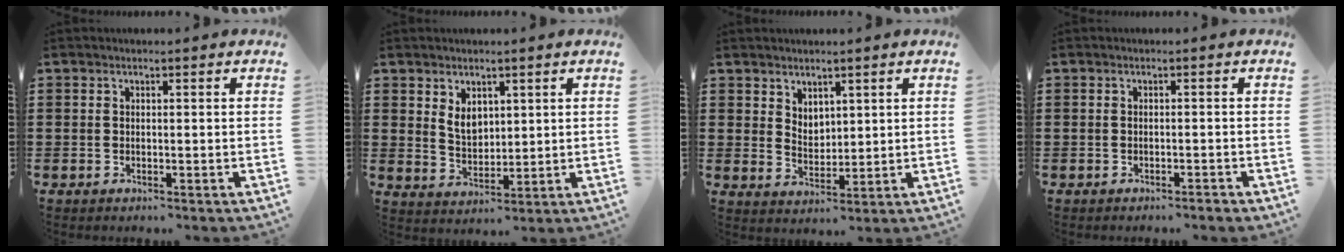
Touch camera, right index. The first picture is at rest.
{"total": 4.2, "force": [1.9, 2.8, 2.5], "torque": [-0.049, 0.006, 0.033]}
{"total": 3.4, "force": [2.8, 1.9, 0.3], "torque": [-0.014, 0.001, 0.053]}
{"total": 0.7, "force": [-0.7, 0.0, 0.2], "torque": [-0.006, -0.002, -0.014]}